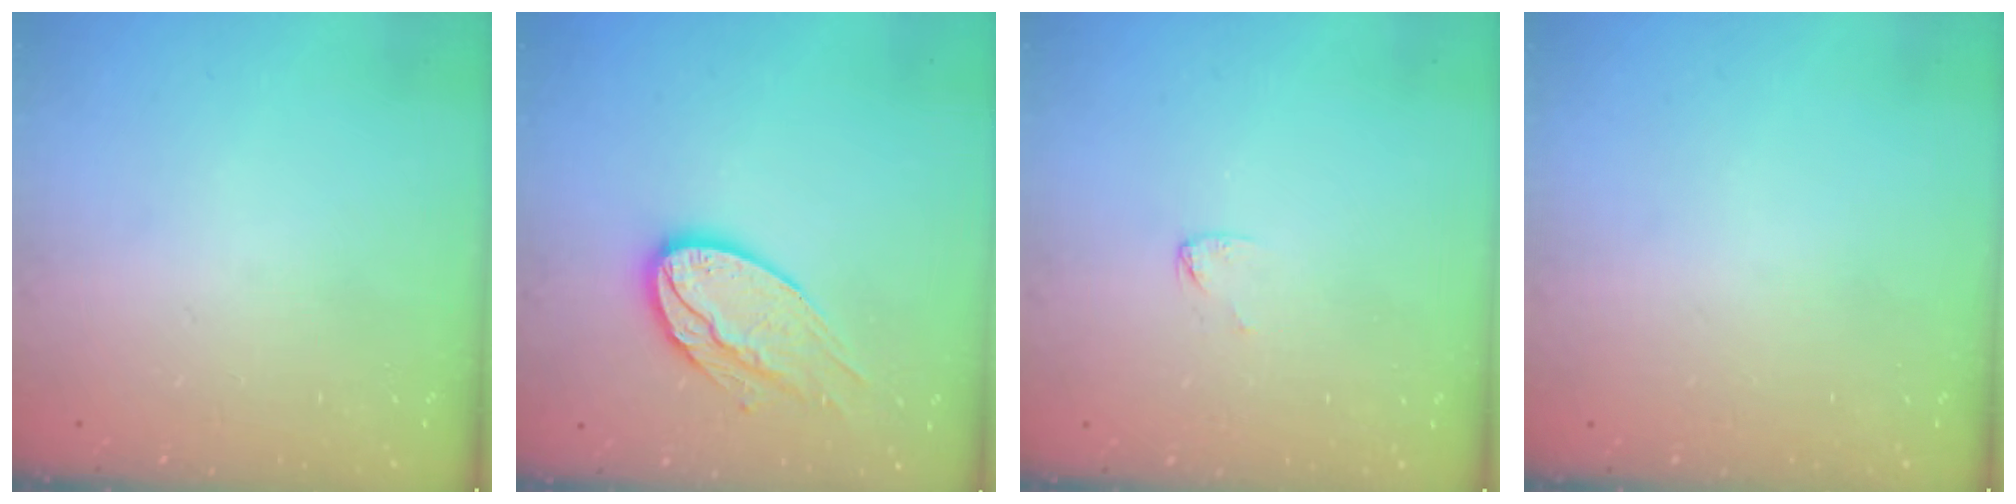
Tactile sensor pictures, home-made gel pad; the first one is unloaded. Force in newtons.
{"total": 15.1, "press": 15.1, "slide": 1.4}
{"total": 3.4, "press": 3.4, "slide": 0.2}
{"total": 0.0}